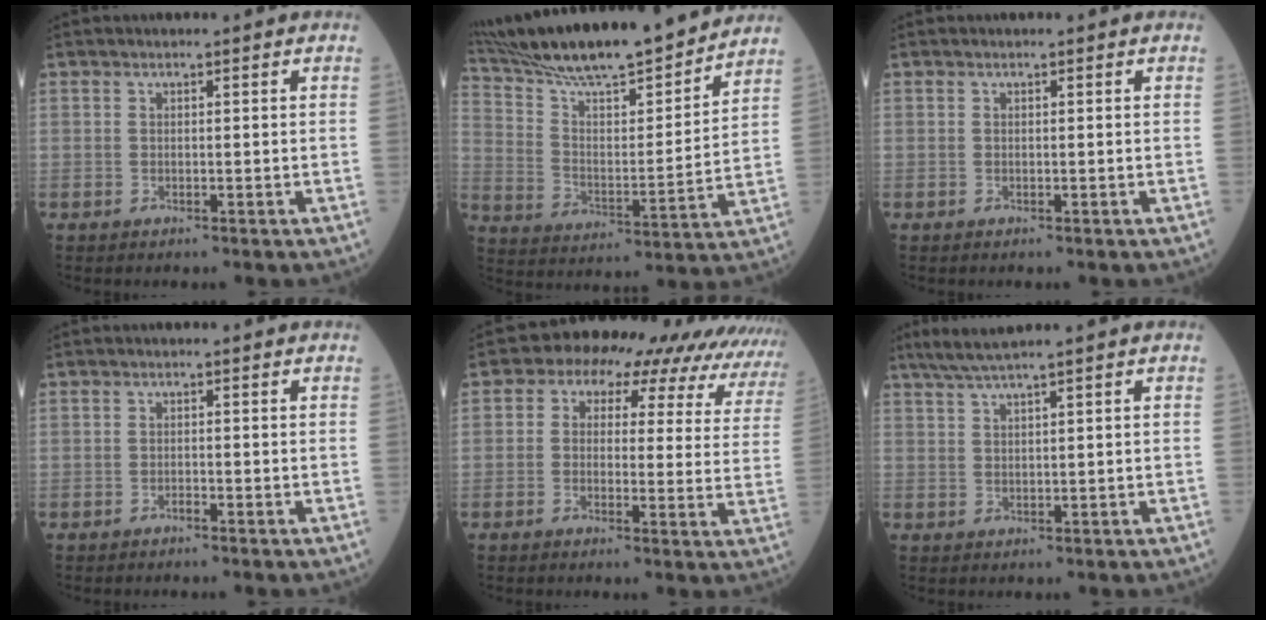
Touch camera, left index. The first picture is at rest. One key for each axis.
{"total": 21.8, "fx": 19.2, "fy": 2.3, "fz": 10.0, "tx": -0.179, "ty": 0.001, "tz": 0.306}
{"total": 0.0}
{"total": 0.5, "fx": -0.5, "fy": 0.0, "fz": 0.2, "tx": -0.003, "ty": -0.001, "tz": -0.011}
{"total": 17.6, "fx": 14.5, "fy": 7.2, "fz": 7.0, "tx": -0.075, "ty": 0.025, "tz": 0.141}
{"total": 4.4, "fx": 3.5, "fy": -1.0, "fz": 2.5, "tx": -0.051, "ty": 0.014, "tz": 0.070}